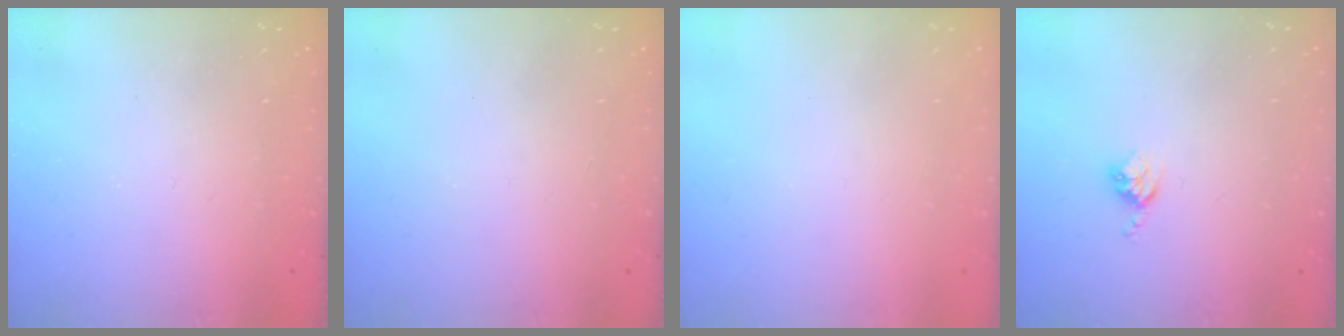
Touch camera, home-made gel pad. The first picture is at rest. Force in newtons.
{"total": 0.0}
{"total": 0.0}
{"total": 3.6, "press": 3.6, "slide": 0.6}